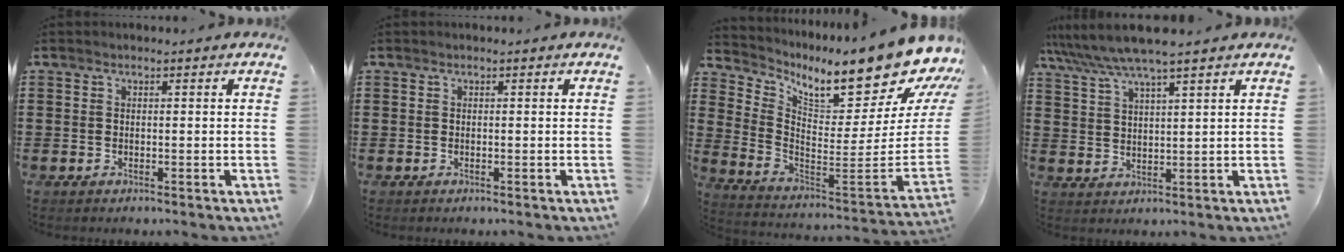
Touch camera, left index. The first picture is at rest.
{"total": 0.0}
{"total": 12.4, "force": [10.2, 2.0, 6.8], "torque": [-0.115, -0.102, 0.161]}
{"total": 6.2, "force": [5.3, 0.2, 3.2], "torque": [-0.078, -0.018, 0.092]}